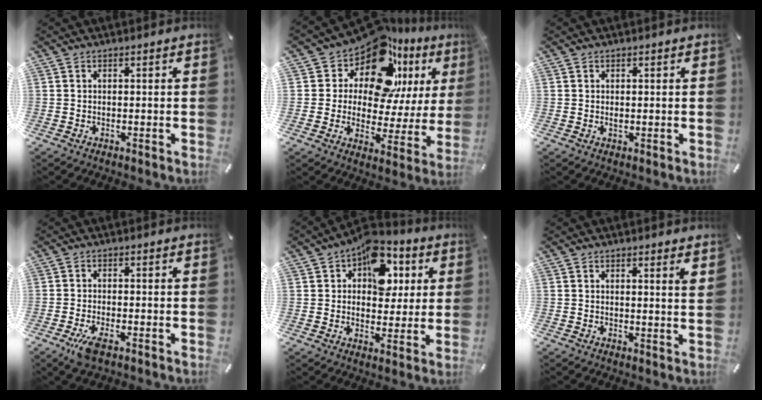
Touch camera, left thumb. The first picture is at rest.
{"total": 15.5, "force": [9.9, 9.2, 7.5], "torque": [-0.125, -0.080, 0.171]}
{"total": 0.7, "force": [0.1, 0.5, 0.5], "torque": [-0.003, -0.002, 0.000]}
{"total": 4.4, "force": [-2.4, 1.3, 3.5], "torque": [-0.065, -0.001, -0.039]}
{"total": 14.6, "force": [6.0, 10.1, 8.8], "torque": [-0.119, -0.027, 0.105]}
{"total": 1.9, "force": [1.4, 0.0, 1.2], "torque": [-0.011, -0.010, 0.022]}